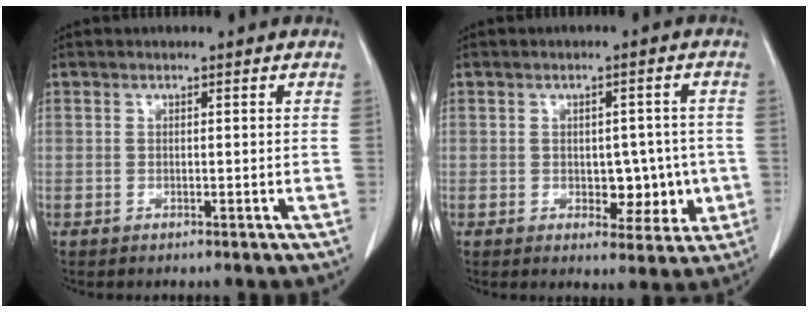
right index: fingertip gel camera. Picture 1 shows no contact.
{"total": 5.8, "force": [-0.7, 3.7, 4.4], "torque": [-0.041, 0.011, -0.001]}